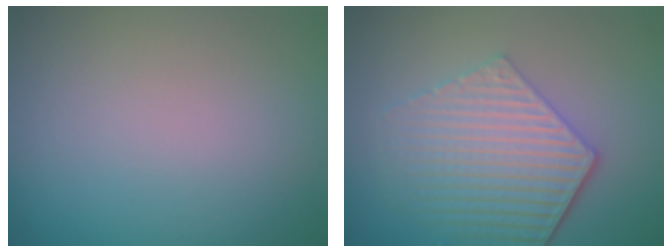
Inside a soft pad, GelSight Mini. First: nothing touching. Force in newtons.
{"total": 5.6, "press": 4.3, "slide": 3.6}